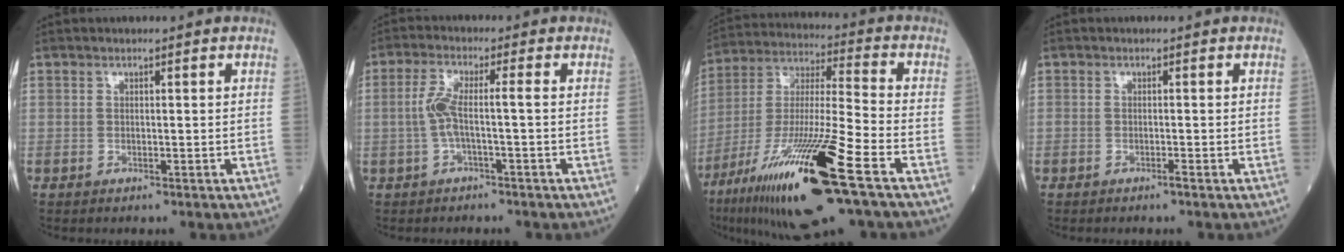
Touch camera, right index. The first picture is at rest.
{"total": 4.3, "force": [-0.7, 0.4, 4.3], "torque": [-0.098, 0.015, -0.015]}
{"total": 22.3, "force": [-11.5, 1.4, 19.1], "torque": [-0.356, -0.048, -0.206]}
{"total": 0.7, "force": [-0.6, -0.1, 0.4], "torque": [-0.007, 0.000, -0.012]}